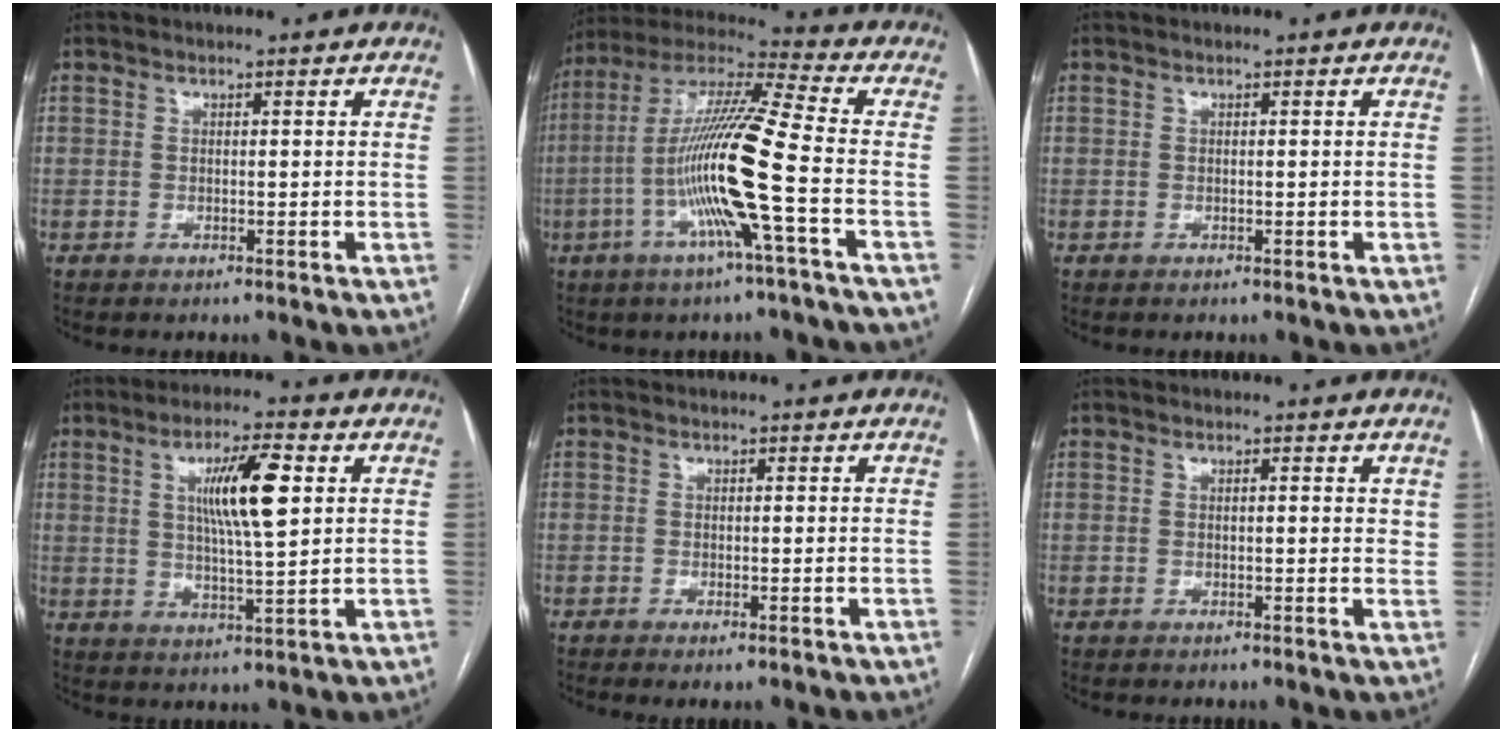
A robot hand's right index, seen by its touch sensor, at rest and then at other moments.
{"total": 16.0, "force": [-4.2, -1.0, 15.4], "torque": [-0.300, -0.002, -0.091]}
{"total": 0.0}
{"total": 10.0, "force": [2.8, 1.1, 9.5], "torque": [-0.163, 0.003, 0.049]}
{"total": 1.4, "force": [-0.4, 0.2, 1.3], "torque": [-0.021, -0.004, -0.002]}
{"total": 1.6, "force": [0.9, 0.5, 1.3], "torque": [-0.016, 0.000, 0.008]}